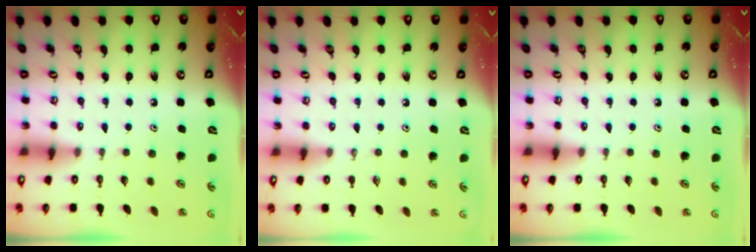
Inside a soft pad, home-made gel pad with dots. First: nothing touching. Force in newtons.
{"total": 0.0}
{"total": 0.0}